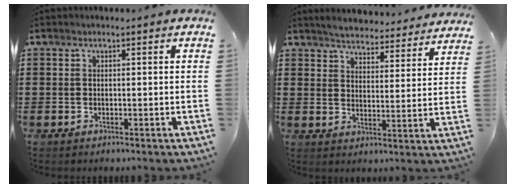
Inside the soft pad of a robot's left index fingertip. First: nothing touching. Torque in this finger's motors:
{"motor_torque": [1.10, -1.04, 0.39, 0.06]}